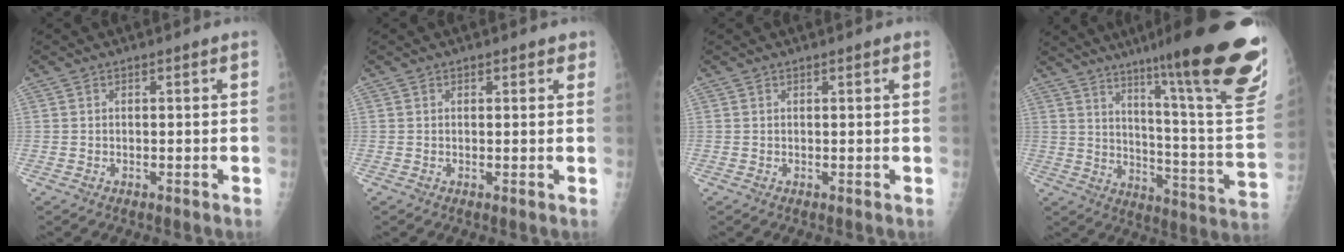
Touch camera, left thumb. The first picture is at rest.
{"total": 1.7, "force": [1.1, 0.9, 0.8], "torque": [0.008, -0.003, 0.009]}
{"total": 1.1, "force": [0.7, 0.2, 0.8], "torque": [-0.009, -0.001, 0.007]}
{"total": 30.1, "force": [18.3, 3.1, 23.7], "torque": [-0.268, -0.083, 0.266]}